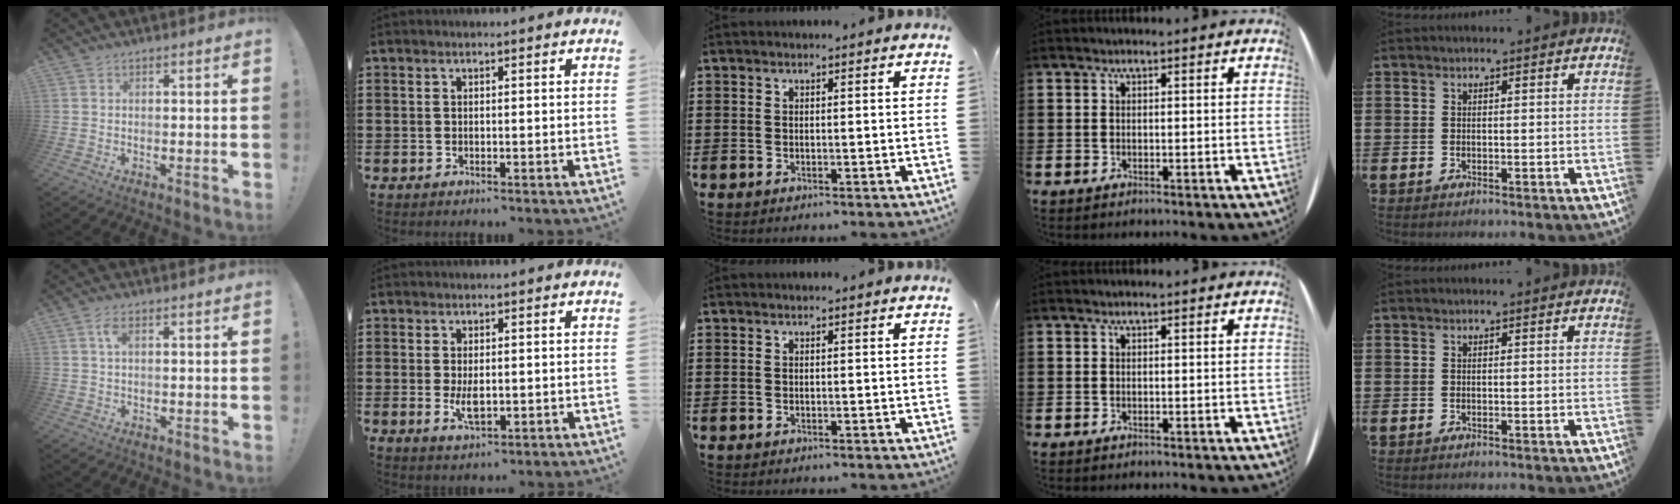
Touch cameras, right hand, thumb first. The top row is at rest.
{"thumb": {"total": 3.1, "force": [1.1, 1.9, 2.3], "torque": [-0.032, 0.000, 0.016]}, "index": {"total": 3.4, "force": [-0.2, 1.7, 3.0], "torque": [-0.064, -0.002, -0.005]}}